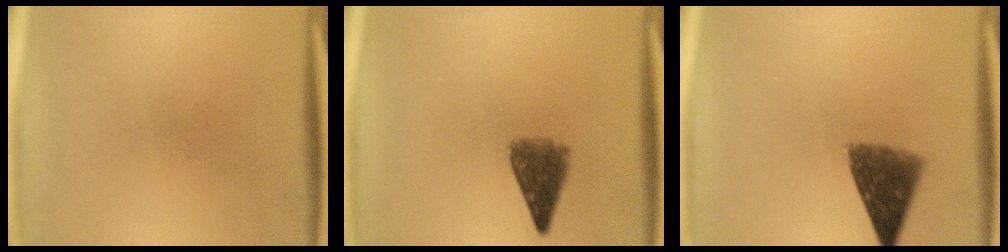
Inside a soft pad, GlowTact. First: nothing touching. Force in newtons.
{"total": 5.1}
{"total": 7.8}